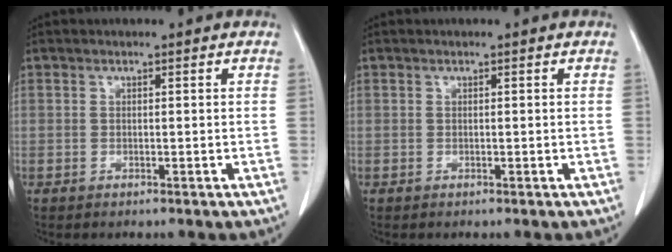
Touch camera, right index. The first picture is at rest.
{"total": 0.0}